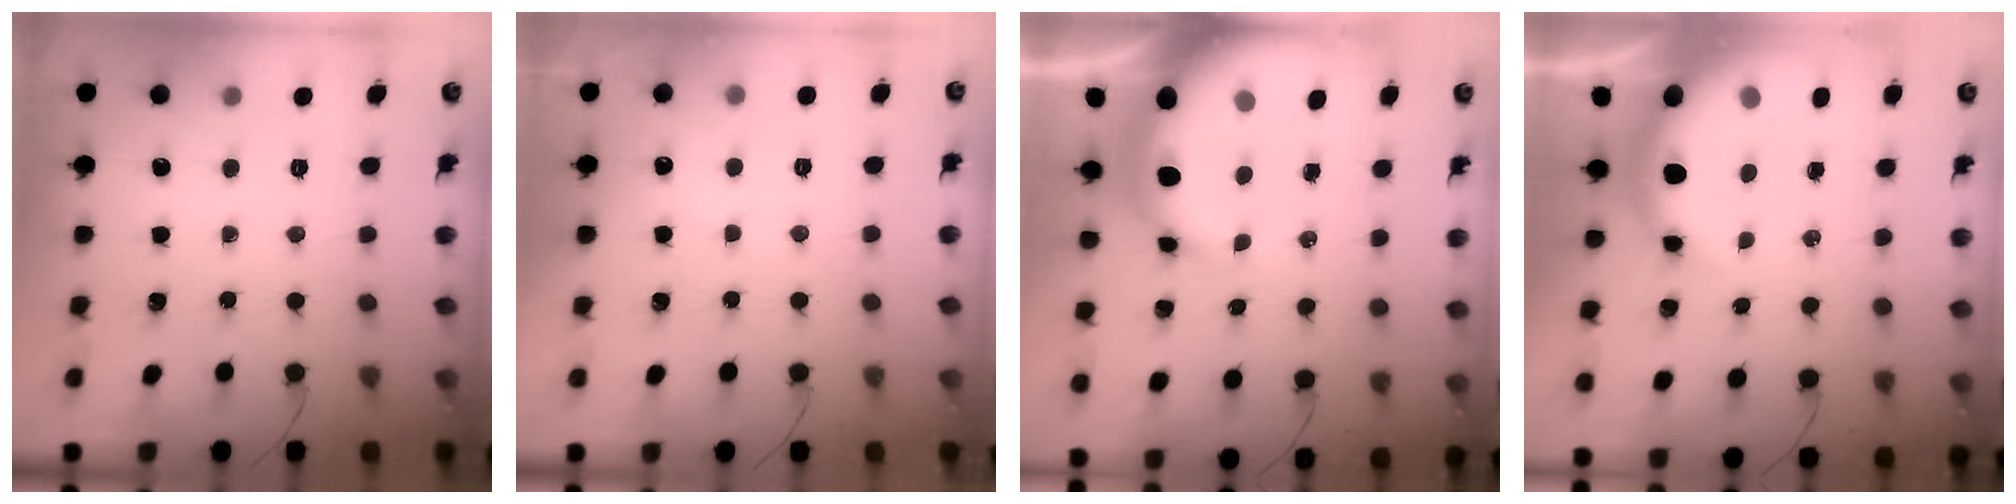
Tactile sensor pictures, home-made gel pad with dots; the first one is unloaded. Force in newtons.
{"total": 4.0, "press": 4.0, "slide": 0.4}
{"total": 11.6, "press": 11.3, "slide": 2.7}
{"total": 7.7, "press": 7.4, "slide": 1.9}